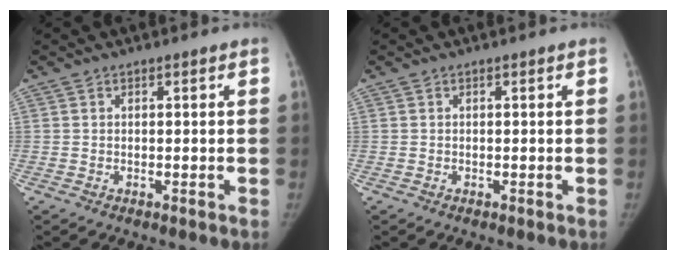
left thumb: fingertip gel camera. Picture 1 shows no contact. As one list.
[{"total": 0.0}]